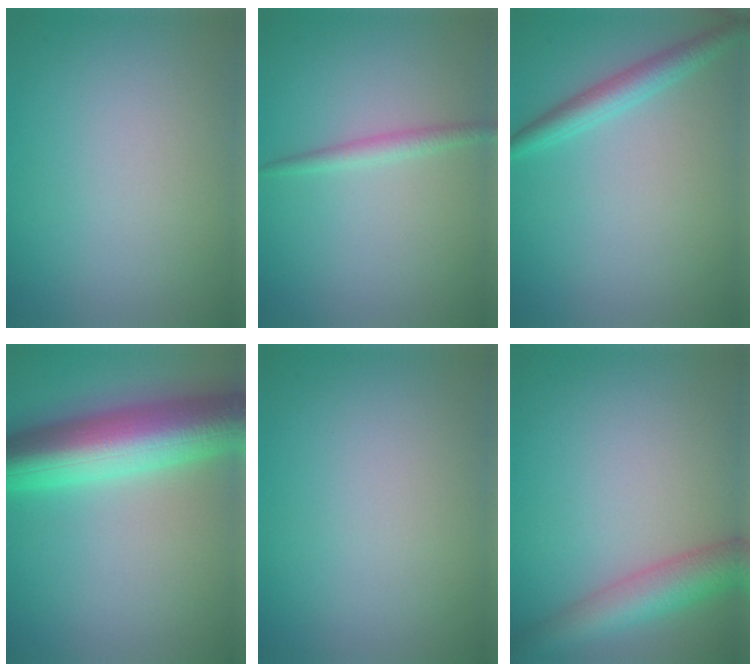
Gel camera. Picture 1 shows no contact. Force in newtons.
{"total": 1.4, "press": 1.4, "slide": 0.1}
{"total": 2.6, "press": 2.6, "slide": 0.1}
{"total": 10.7, "press": 10.7, "slide": 0.1}
{"total": 0.0}
{"total": 5.3, "press": 5.3, "slide": 0.2}